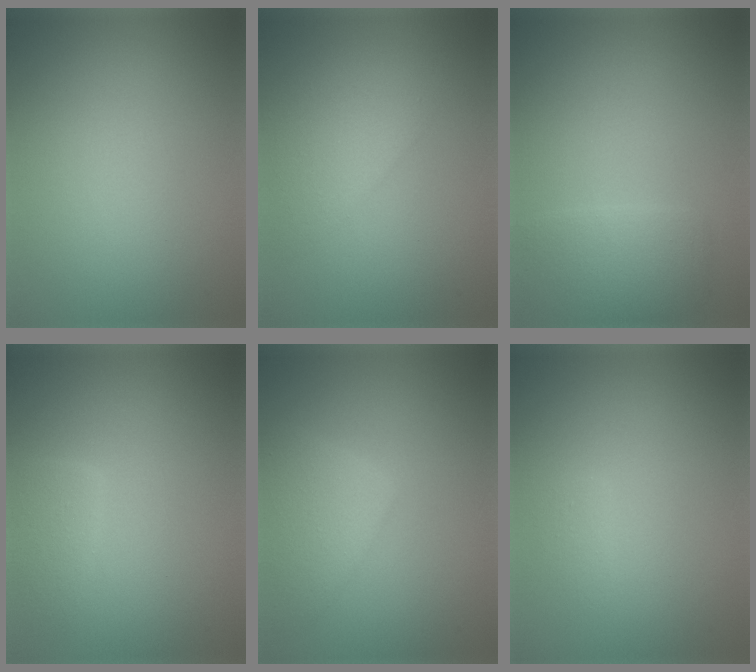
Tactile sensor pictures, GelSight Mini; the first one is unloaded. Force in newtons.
{"total": 2.3, "press": 2.3, "slide": 0.2}
{"total": 3.0, "press": 3.0, "slide": 0.1}
{"total": 2.0, "press": 2.0, "slide": 0.1}
{"total": 3.6, "press": 3.6, "slide": 0.2}
{"total": 0.7, "press": 0.7, "slide": 0.1}